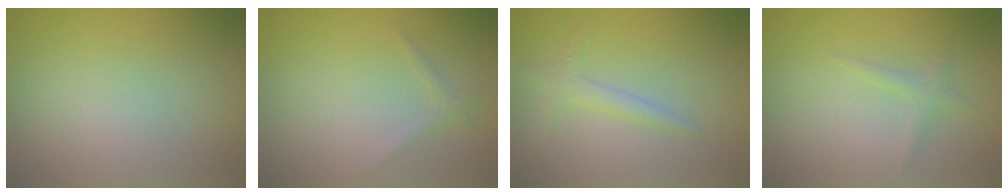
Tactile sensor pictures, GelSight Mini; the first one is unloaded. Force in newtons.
{"total": 0.9, "press": 0.9, "slide": 0.1}
{"total": 1.7, "press": 1.7, "slide": 0.1}
{"total": 1.0, "press": 1.0, "slide": 0.1}